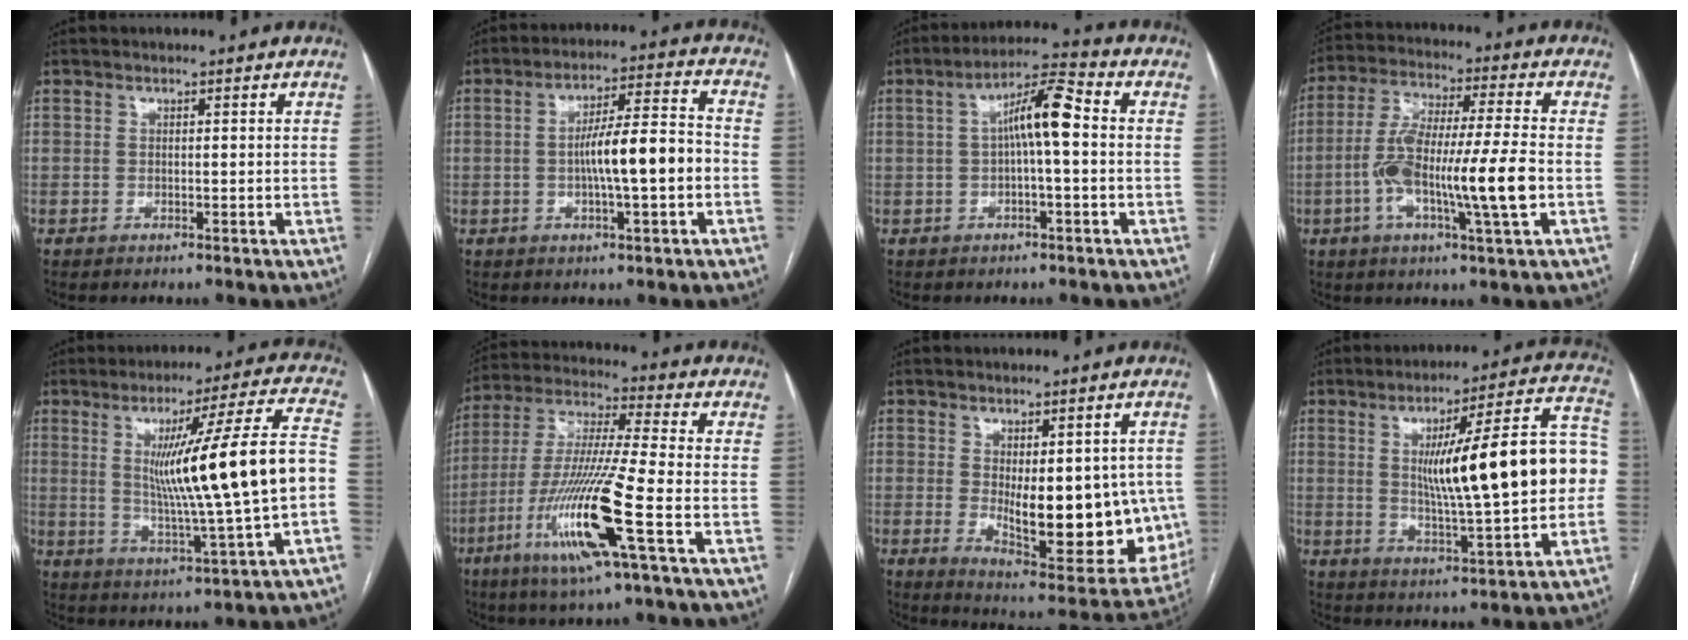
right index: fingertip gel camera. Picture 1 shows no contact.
{"total": 9.8, "force": [-1.7, 0.9, 9.6], "torque": [-0.162, 0.018, -0.031]}
{"total": 7.7, "force": [0.3, 1.1, 7.6], "torque": [-0.133, 0.027, 0.002]}
{"total": 14.5, "force": [-3.2, 0.8, 14.1], "torque": [-0.271, 0.002, -0.062]}
{"total": 18.1, "force": [0.3, -0.7, 18.1], "torque": [-0.275, 0.008, 0.005]}
{"total": 16.5, "force": [-6.4, -0.5, 15.2], "torque": [-0.315, -0.022, -0.124]}
{"total": 17.0, "force": [-1.2, 6.5, 15.6], "torque": [-0.183, -0.018, 0.005]}
{"total": 19.7, "force": [1.0, 2.4, 19.5], "torque": [-0.275, 0.034, 0.018]}